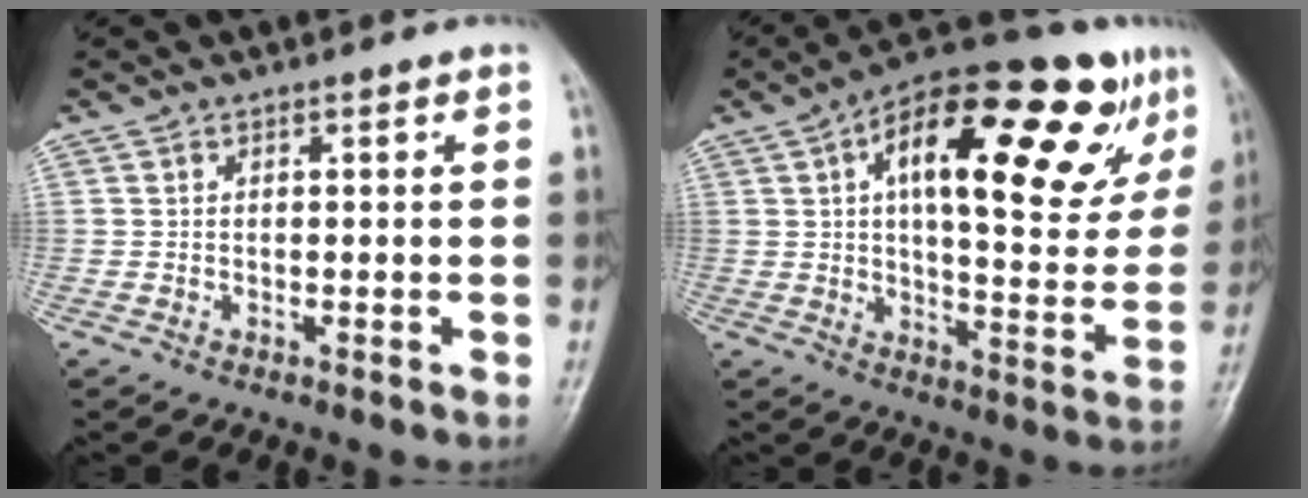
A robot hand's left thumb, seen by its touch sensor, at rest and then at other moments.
{"total": 26.1, "force": [11.2, 9.9, 21.4], "torque": [-0.279, 0.008, 0.166]}